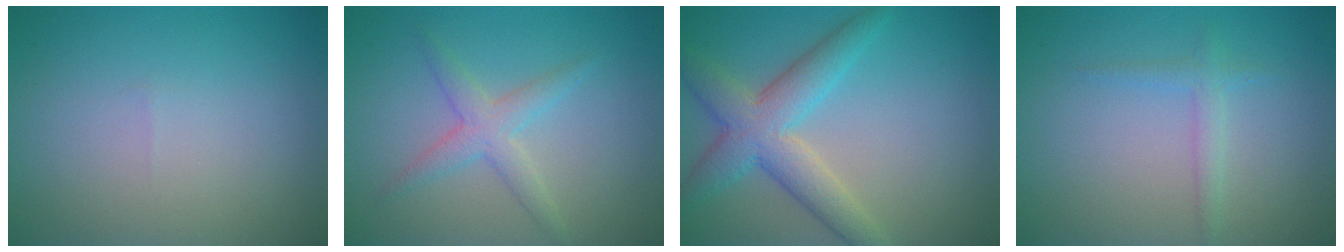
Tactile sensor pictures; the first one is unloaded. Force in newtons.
{"total": 2.6, "press": 2.6, "slide": 0.1}
{"total": 5.6, "press": 5.6, "slide": 0.1}
{"total": 1.4, "press": 1.4, "slide": 0.0}